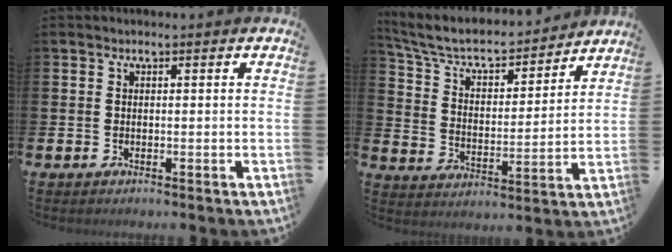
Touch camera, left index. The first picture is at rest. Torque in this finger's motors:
{"motor_torque": [0.39, -1.04, 0.02, 0.17]}